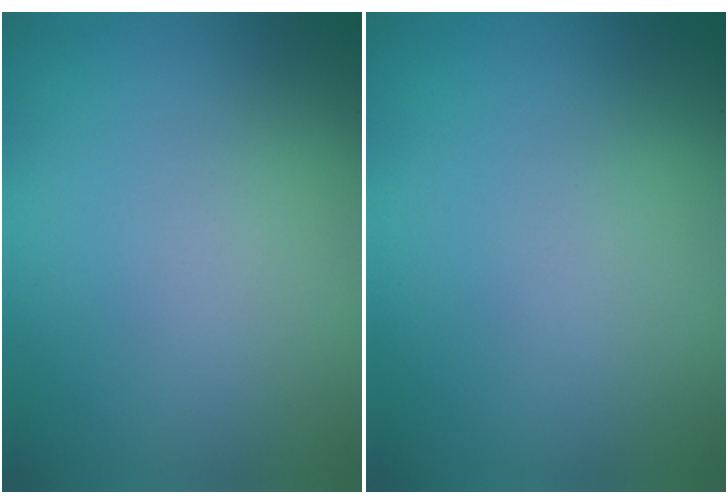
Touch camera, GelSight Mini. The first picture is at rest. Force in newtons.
{"total": 0.0}